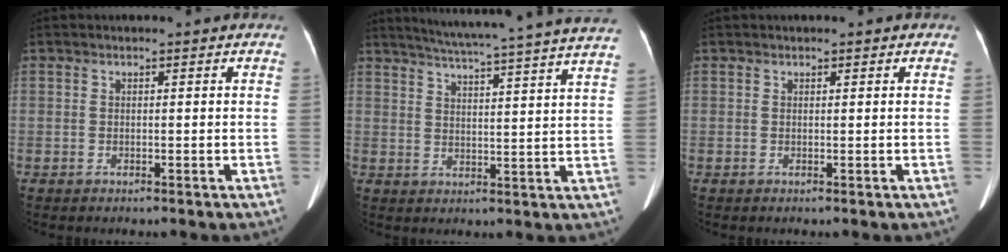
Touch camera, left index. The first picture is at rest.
{"total": 23.9, "force": [21.4, -1.3, 10.5], "torque": [-0.168, -0.052, 0.266]}
{"total": 0.7, "force": [0.5, 0.4, 0.4], "torque": [-0.005, -0.002, 0.004]}